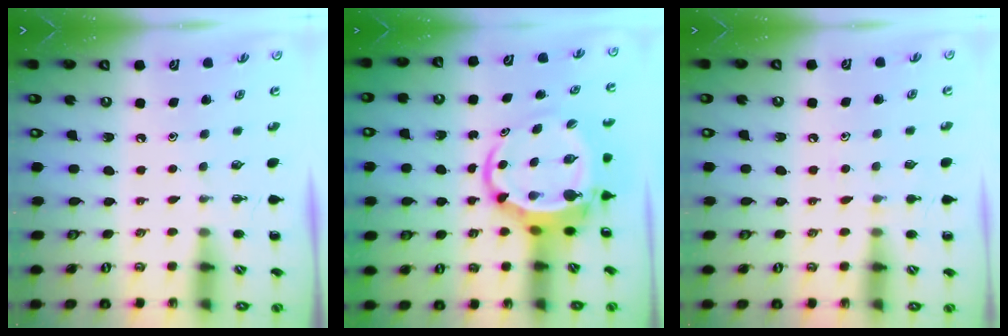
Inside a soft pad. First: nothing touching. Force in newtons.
{"total": 6.9, "press": 6.6, "slide": 1.9}
{"total": 5.5, "press": 5.2, "slide": 1.6}